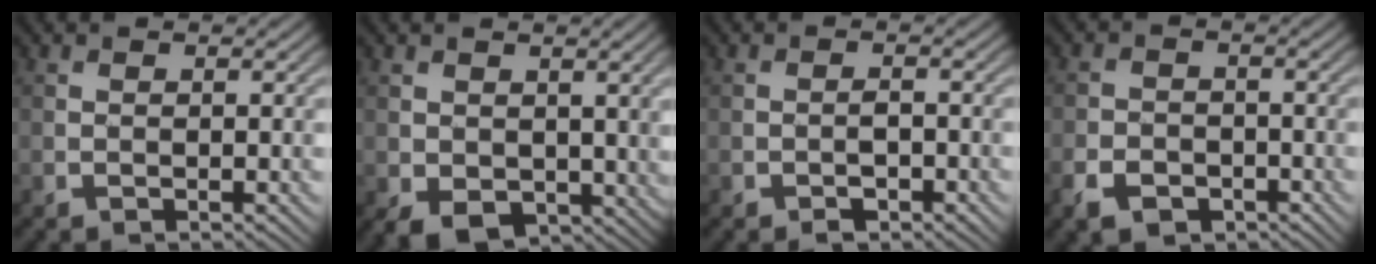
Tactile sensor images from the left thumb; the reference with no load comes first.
{"total": 4.7, "force": [-0.4, 3.7, 3.0], "torque": [-0.067, -0.024, 0.001]}
{"total": 1.9, "force": [-1.2, 1.1, 0.9], "torque": [-0.012, 0.003, -0.023]}
{"total": 4.5, "force": [-2.8, 2.9, 2.0], "torque": [-0.043, -0.004, -0.056]}